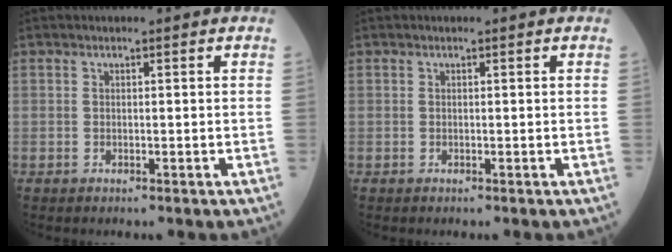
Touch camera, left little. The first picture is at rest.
{"total": 0.0}